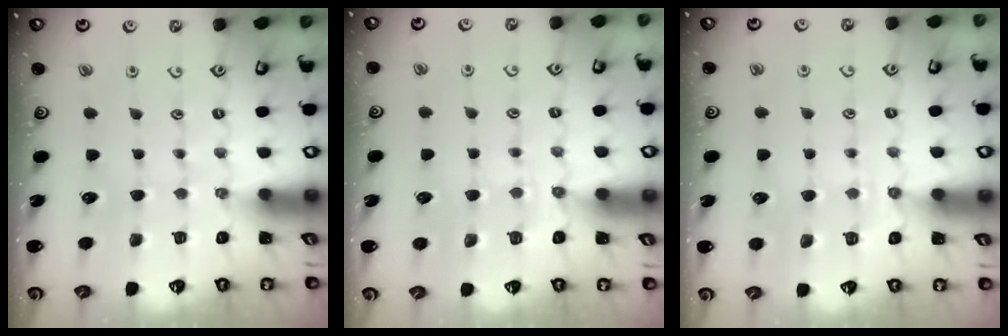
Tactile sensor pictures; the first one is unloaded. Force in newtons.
{"total": 5.4, "press": 5.3, "slide": 1.1}
{"total": 3.0, "press": 2.9, "slide": 0.7}